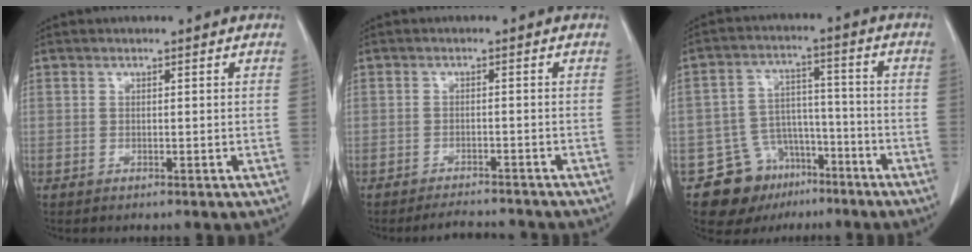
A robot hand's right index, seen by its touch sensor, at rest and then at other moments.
{"total": 4.2, "force": [-4.0, 0.9, 0.2], "torque": [-0.001, -0.002, -0.060]}
{"total": 10.2, "force": [-6.5, 7.3, 2.9], "torque": [-0.046, 0.038, -0.094]}